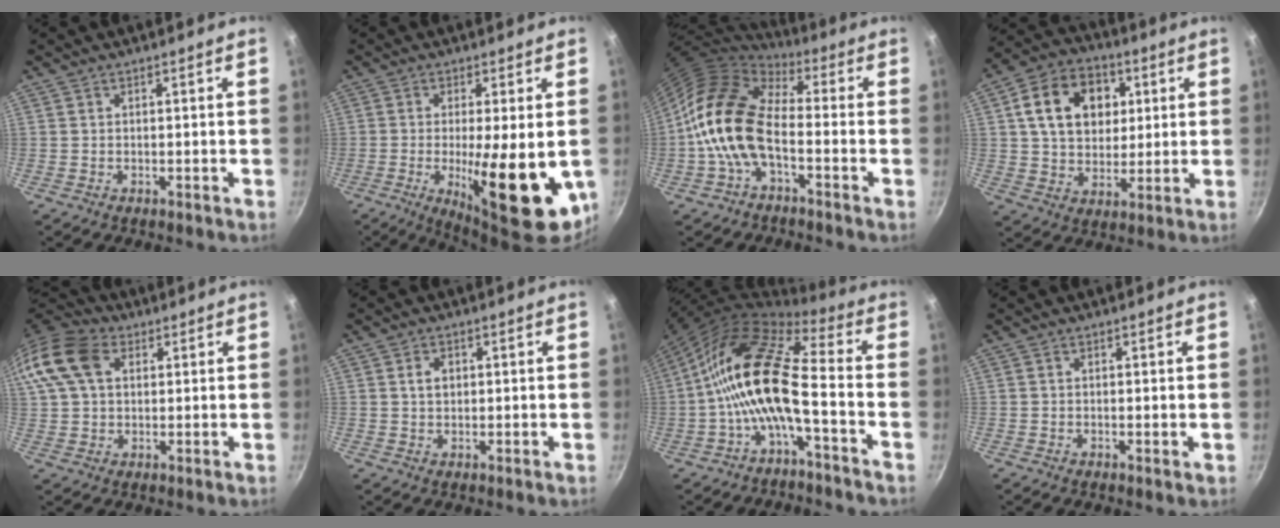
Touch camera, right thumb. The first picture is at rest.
{"total": 17.4, "force": [-3.3, 5.1, 16.3], "torque": [-0.228, -0.014, -0.038]}
{"total": 13.5, "force": [-3.1, 7.4, 10.8], "torque": [-0.182, 0.034, -0.073]}
{"total": 16.2, "force": [4.2, 12.2, 9.8], "torque": [-0.136, 0.008, 0.063]}
{"total": 14.9, "force": [4.6, 10.5, 9.5], "torque": [-0.196, 0.023, 0.073]}
{"total": 2.8, "force": [0.6, 2.1, 1.8], "torque": [-0.021, 0.003, 0.010]}
{"total": 15.2, "force": [-4.0, 5.5, 13.6], "torque": [-0.262, 0.056, -0.089]}
{"total": 0.8, "force": [-0.1, 0.0, 0.8], "torque": [-0.012, -0.002, -0.003]}